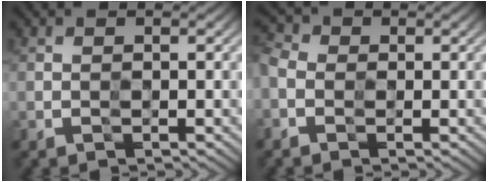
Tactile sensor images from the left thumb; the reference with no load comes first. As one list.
[{"total": 4.6, "force": [-1.2, 3.1, 3.2], "torque": [-0.067, -0.005, -0.024]}]